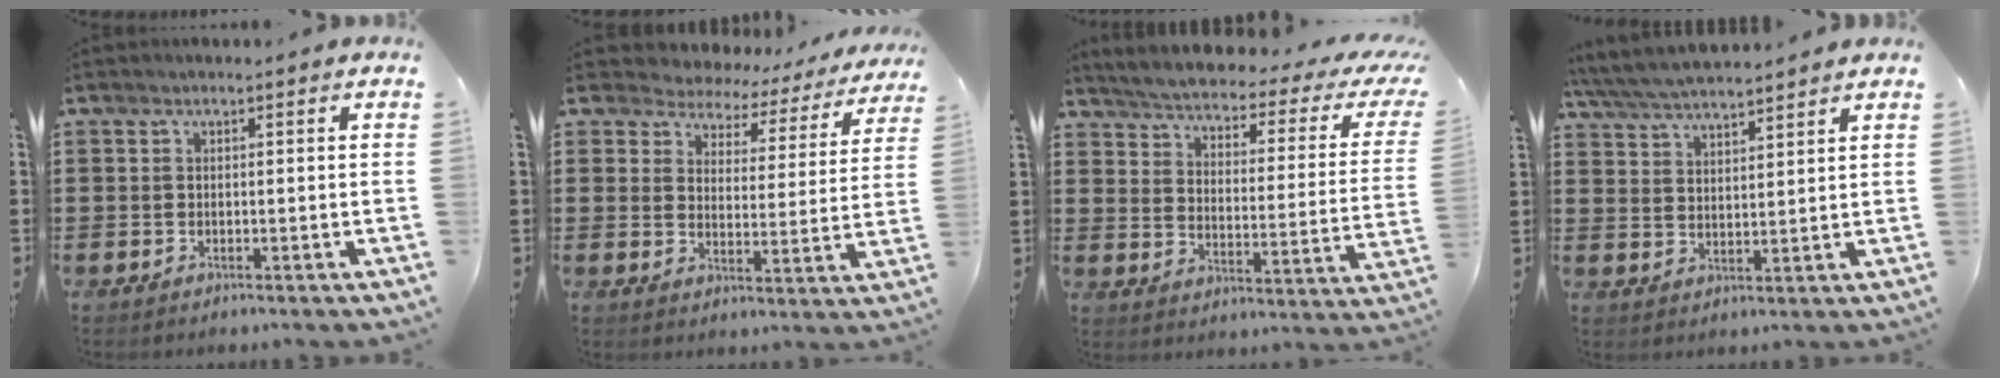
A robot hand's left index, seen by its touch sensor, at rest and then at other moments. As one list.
[{"total": 3.5, "force": [3.3, 1.3, -0.1], "torque": [-0.023, -0.026, 0.050]}, {"total": 2.5, "force": [1.7, -0.2, 1.7], "torque": [-0.048, -0.027, 0.018]}, {"total": 4.9, "force": [4.7, 0.1, 1.4], "torque": [-0.044, -0.020, 0.084]}]